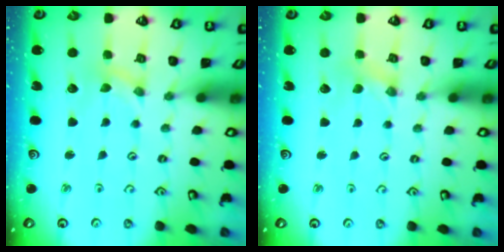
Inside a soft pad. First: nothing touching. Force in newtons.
{"total": 0.0}